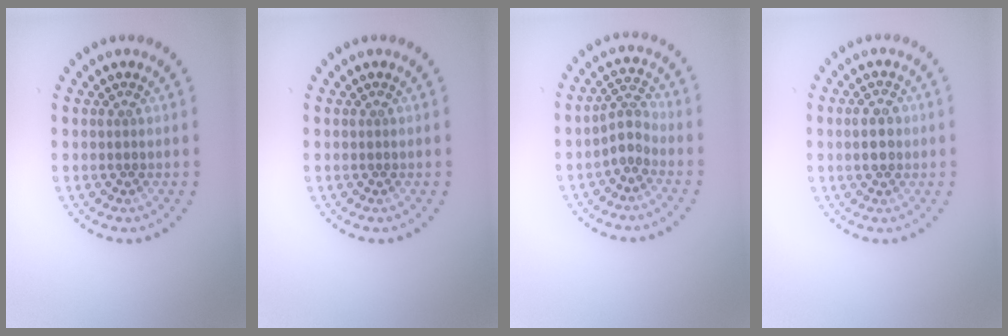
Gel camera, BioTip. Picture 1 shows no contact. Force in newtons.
{"total": 0.0}
{"total": 2.1, "press": 1.6, "slide": 1.4}
{"total": 2.6, "press": 2.6, "slide": 0.2}